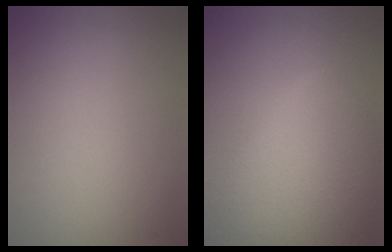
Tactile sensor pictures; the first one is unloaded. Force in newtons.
{"total": 8.8, "press": 8.8, "slide": 0.3}